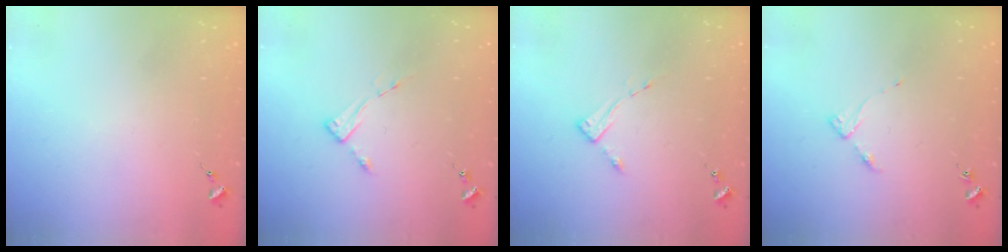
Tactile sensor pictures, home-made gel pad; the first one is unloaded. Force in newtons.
{"total": 3.0, "press": 3.0, "slide": 0.5}
{"total": 2.6, "press": 2.6, "slide": 0.4}
{"total": 3.3, "press": 3.3, "slide": 0.4}